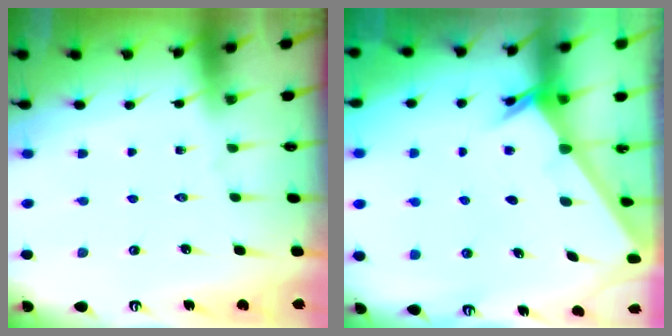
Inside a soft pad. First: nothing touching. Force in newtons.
{"total": 2.6, "press": 2.6, "slide": 0.2}